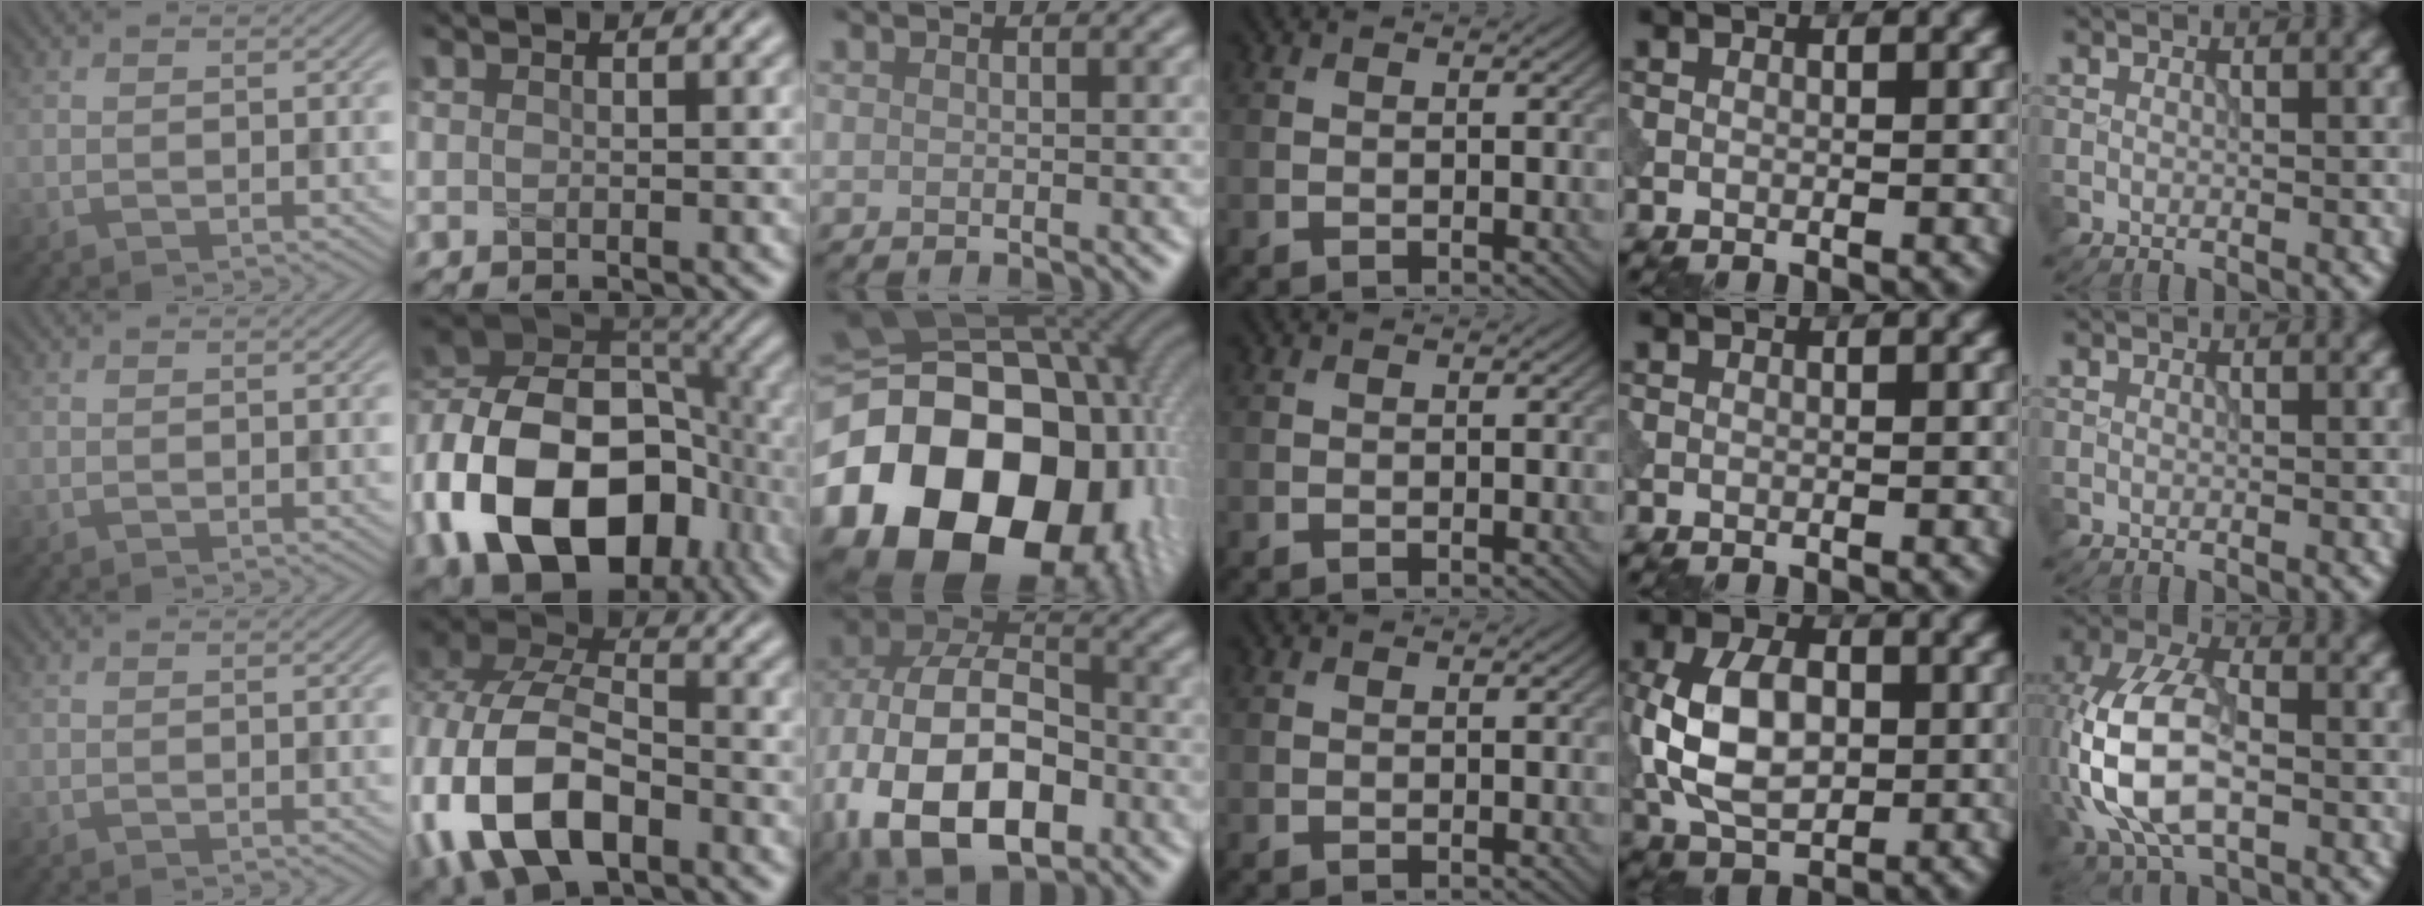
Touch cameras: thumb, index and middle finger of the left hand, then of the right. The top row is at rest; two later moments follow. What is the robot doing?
{"motion": "insert", "object": "peg toy"}